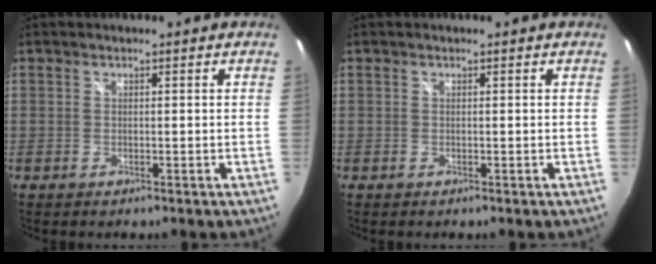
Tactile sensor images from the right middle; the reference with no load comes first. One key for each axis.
{"total": 0.0}